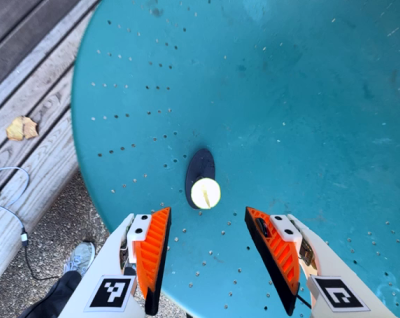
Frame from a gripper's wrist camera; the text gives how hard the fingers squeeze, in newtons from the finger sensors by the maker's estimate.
{"total": 0.5, "left": 0.4, "right": 0.6}